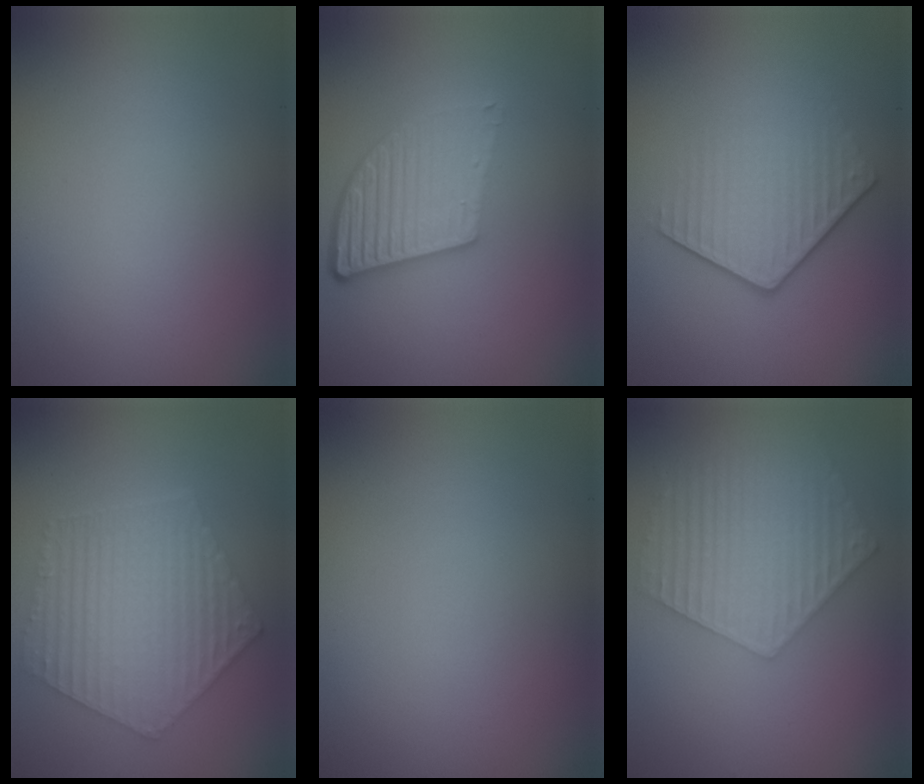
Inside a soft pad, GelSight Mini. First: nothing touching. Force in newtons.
{"total": 5.6, "press": 4.0, "slide": 4.0}
{"total": 4.1, "press": 3.0, "slide": 2.8}
{"total": 6.8, "press": 4.9, "slide": 4.7}
{"total": 0.0}
{"total": 6.1, "press": 4.7, "slide": 3.9}